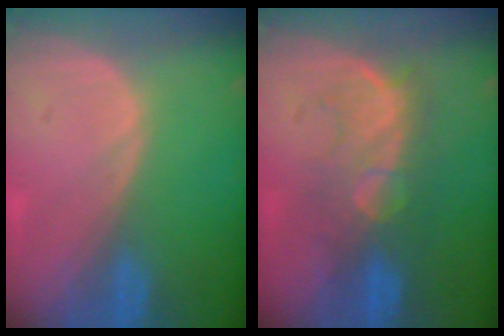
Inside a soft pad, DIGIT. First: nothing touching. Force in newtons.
{"total": 8.0, "press": 7.8, "slide": 2.0}